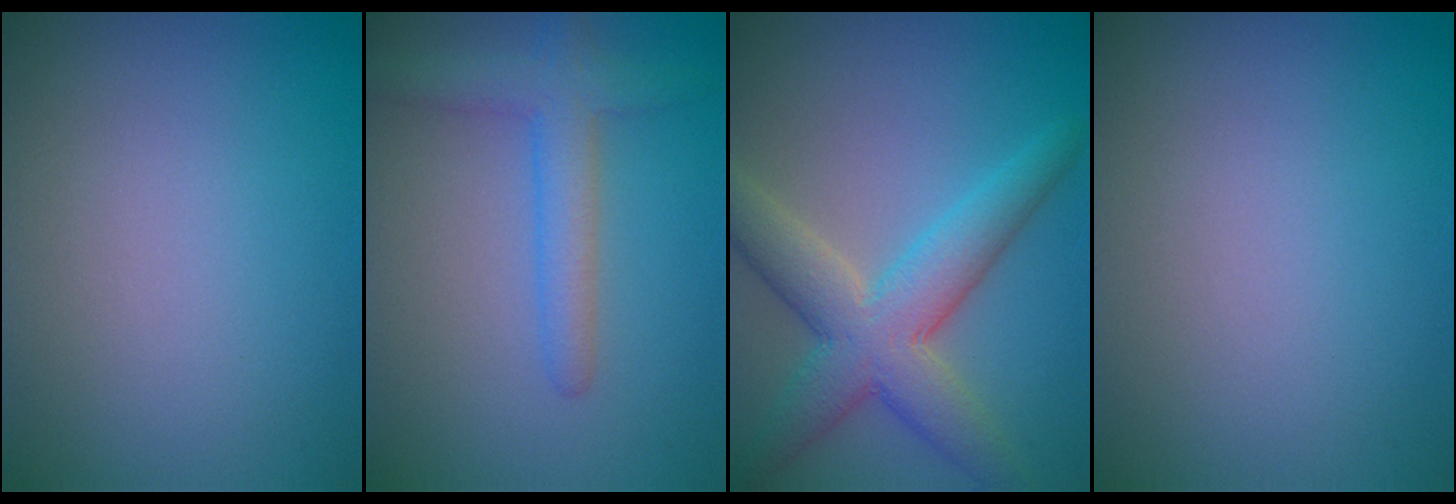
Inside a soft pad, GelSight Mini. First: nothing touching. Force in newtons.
{"total": 3.4, "press": 3.4, "slide": 0.1}
{"total": 6.6, "press": 6.5, "slide": 0.4}
{"total": 0.0}